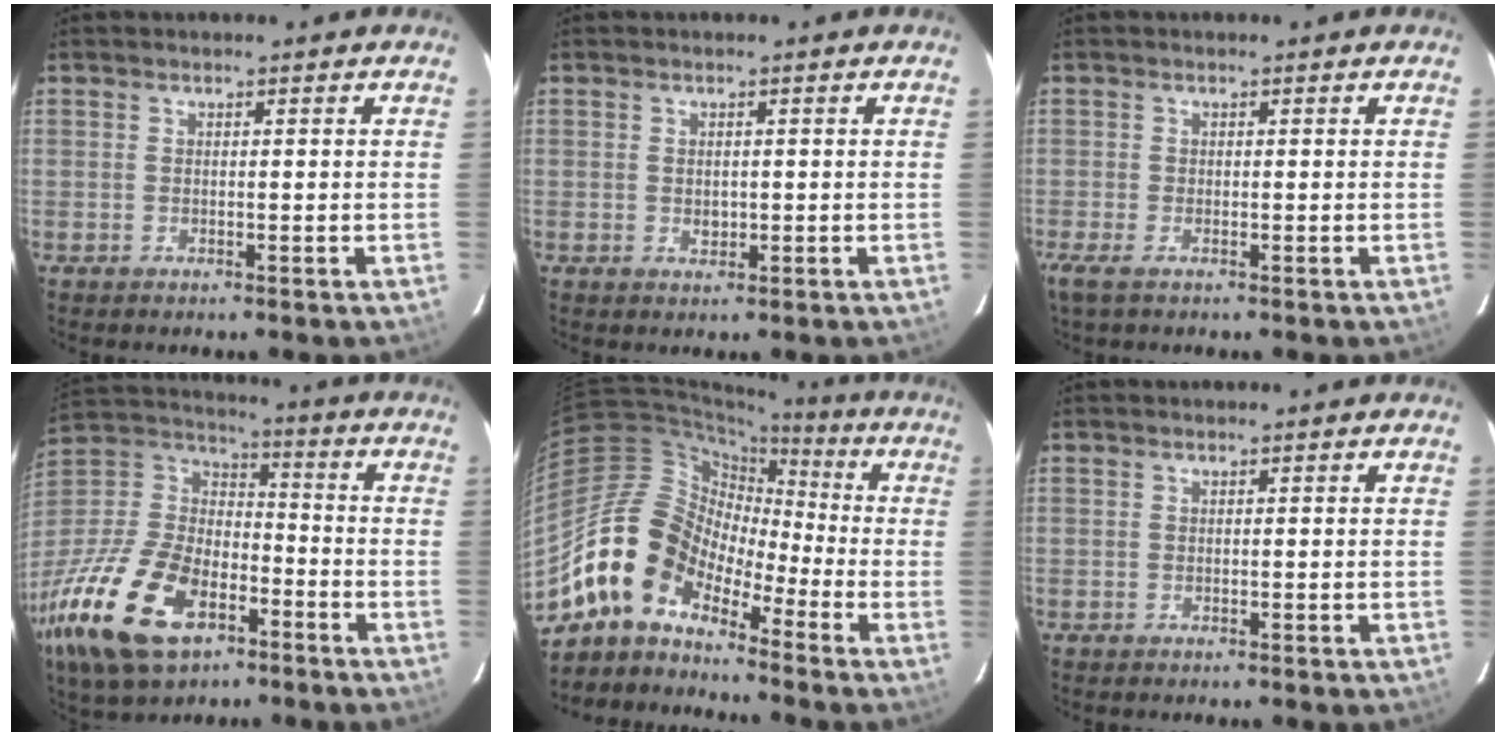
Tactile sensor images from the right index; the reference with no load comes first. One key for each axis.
{"total": 1.8, "fx": -0.1, "fy": 1.4, "fz": 1.1, "tx": -0.017, "ty": 0.001, "tz": 0.000}
{"total": 3.1, "fx": -1.9, "fy": 1.0, "fz": 2.2, "tx": -0.052, "ty": -0.010, "tz": -0.035}
{"total": 28.5, "fx": -14.7, "fy": 16.0, "fz": 18.4, "tx": -0.421, "ty": -0.024, "tz": -0.254}
{"total": 12.0, "fx": -8.7, "fy": 6.6, "fz": 4.9, "tx": -0.087, "ty": 0.030, "tz": -0.184}
{"total": 0.0}